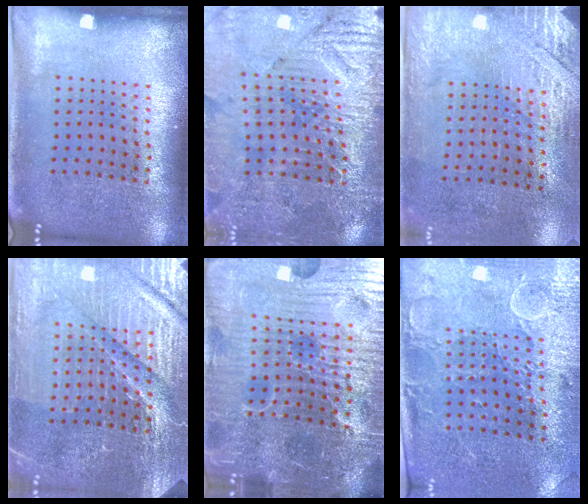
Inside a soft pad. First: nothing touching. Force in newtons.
{"total": 3.3, "press": 3.3, "slide": 0.4}
{"total": 2.7, "press": 2.3, "slide": 1.4}
{"total": 4.9, "press": 4.6, "slide": 1.7}
{"total": 6.8, "press": 6.1, "slide": 3.0}
{"total": 3.0, "press": 2.6, "slide": 1.5}